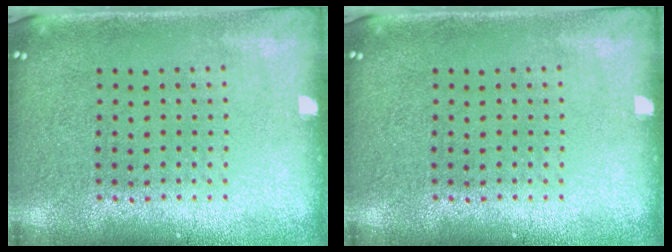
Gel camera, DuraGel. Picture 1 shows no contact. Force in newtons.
{"total": 0.0}